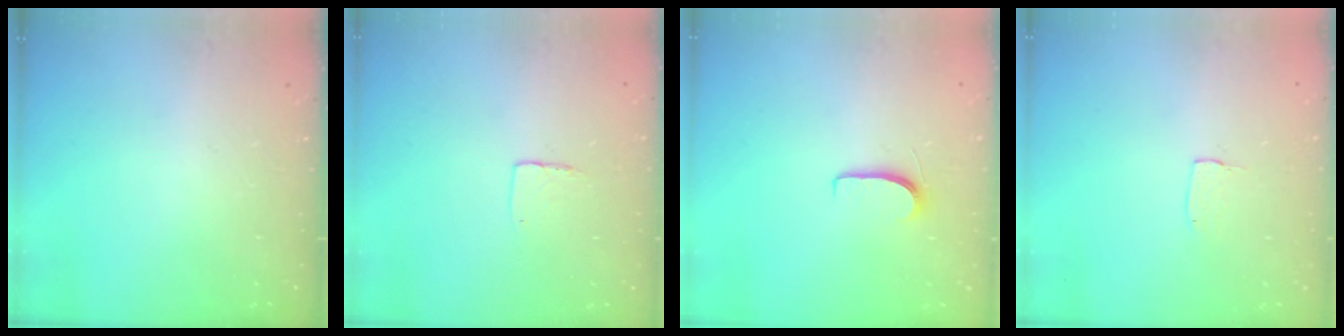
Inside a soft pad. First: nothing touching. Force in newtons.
{"total": 4.5, "press": 4.5, "slide": 0.3}
{"total": 5.4, "press": 5.4, "slide": 0.6}
{"total": 3.4, "press": 3.4, "slide": 0.1}